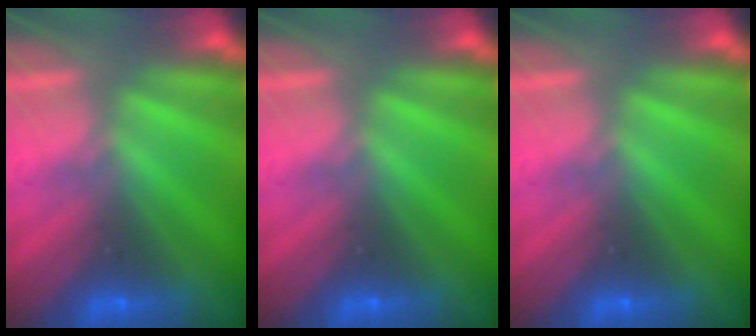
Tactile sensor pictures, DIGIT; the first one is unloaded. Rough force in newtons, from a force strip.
{"total": 0.0}
{"total": 0.0}